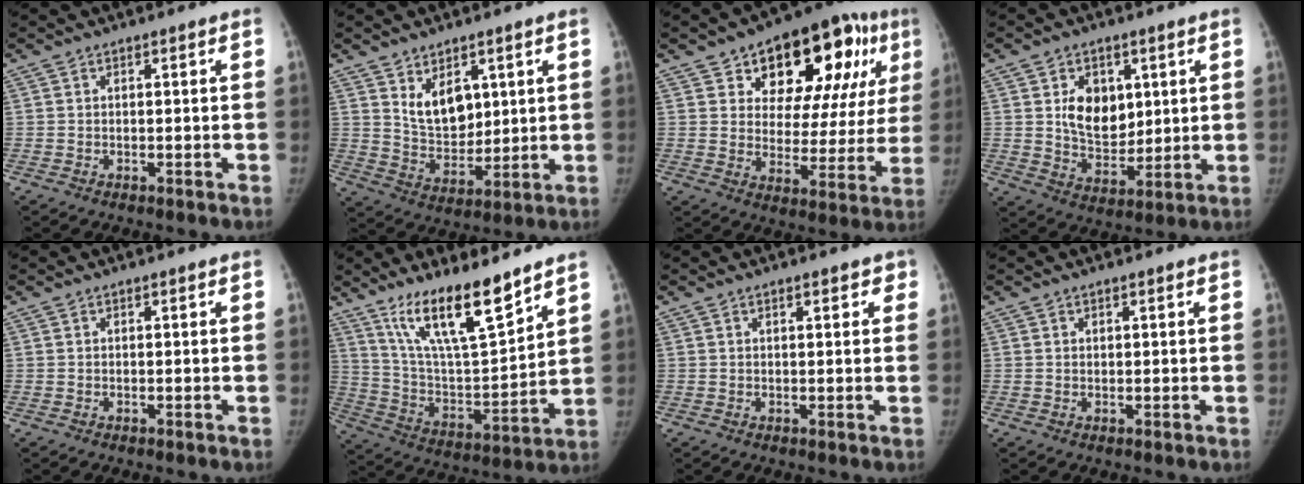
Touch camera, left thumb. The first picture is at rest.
{"total": 9.1, "force": [3.9, 5.8, 5.8], "torque": [-0.066, -0.036, 0.083]}
{"total": 22.9, "force": [10.5, 12.7, 16.0], "torque": [-0.164, -0.002, 0.151]}
{"total": 10.8, "force": [3.1, 7.7, 6.8], "torque": [-0.068, -0.023, 0.065]}
{"total": 0.0}
{"total": 17.9, "force": [12.8, 4.1, 11.8], "torque": [-0.177, -0.074, 0.240]}
{"total": 2.8, "force": [1.6, 1.3, 1.9], "torque": [-0.007, -0.003, 0.017]}
{"total": 0.6, "force": [0.4, 0.4, 0.2], "torque": [0.002, -0.002, 0.005]}